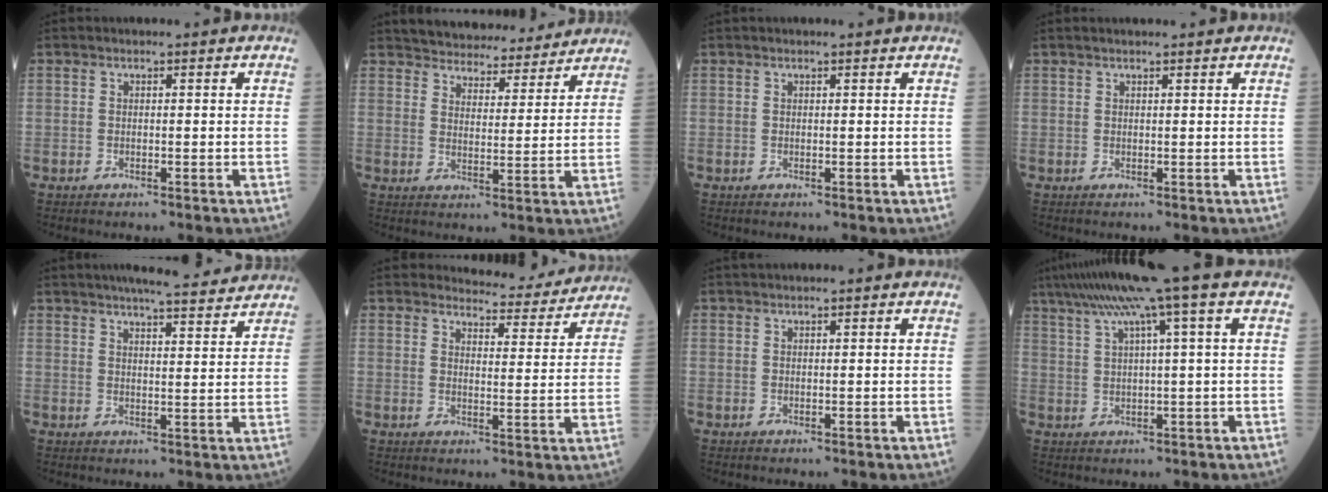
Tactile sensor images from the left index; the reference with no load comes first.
{"total": 14.6, "force": [13.7, 3.8, 3.3], "torque": [-0.032, 0.009, 0.181]}
{"total": 0.7, "force": [0.7, -0.1, 0.3], "torque": [-0.006, 0.007, 0.013]}
{"total": 2.4, "force": [2.1, 0.2, 1.3], "torque": [-0.012, 0.025, 0.032]}
{"total": 12.9, "force": [11.5, 1.4, 5.7], "torque": [-0.079, 0.011, 0.145]}
{"total": 8.9, "force": [8.7, 1.4, 0.7], "torque": [-0.002, -0.014, 0.102]}
{"total": 0.6, "force": [0.4, 0.0, 0.5], "torque": [-0.011, 0.012, 0.012]}
{"total": 11.4, "force": [7.0, -1.3, 9.0], "torque": [-0.152, 0.039, 0.104]}